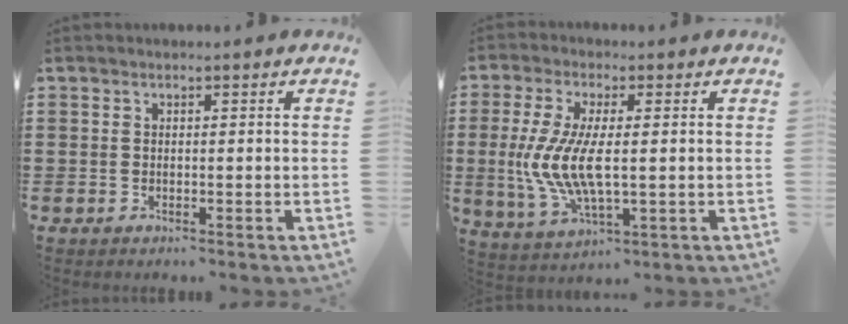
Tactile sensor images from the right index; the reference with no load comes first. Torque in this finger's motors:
{"motor_torque": [1.87, -0.27, 1.05, 0.21]}